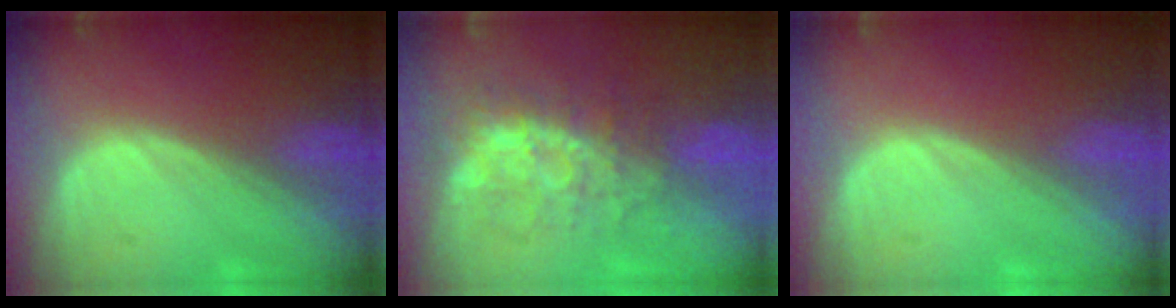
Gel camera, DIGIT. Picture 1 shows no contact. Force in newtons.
{"total": 8.7, "press": 7.5, "slide": 4.3}
{"total": 0.0}